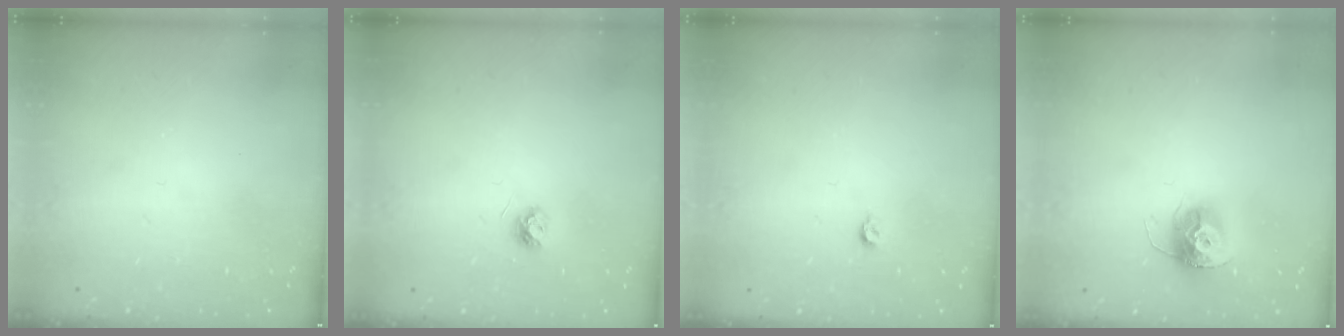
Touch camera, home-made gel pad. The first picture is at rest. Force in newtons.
{"total": 4.5, "press": 4.5, "slide": 0.6}
{"total": 3.0, "press": 3.0, "slide": 0.5}
{"total": 11.8, "press": 11.8, "slide": 0.9}